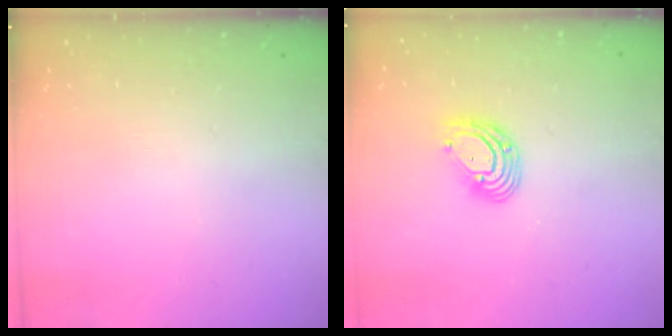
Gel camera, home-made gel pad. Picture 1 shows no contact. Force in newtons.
{"total": 9.6, "press": 9.4, "slide": 1.9}